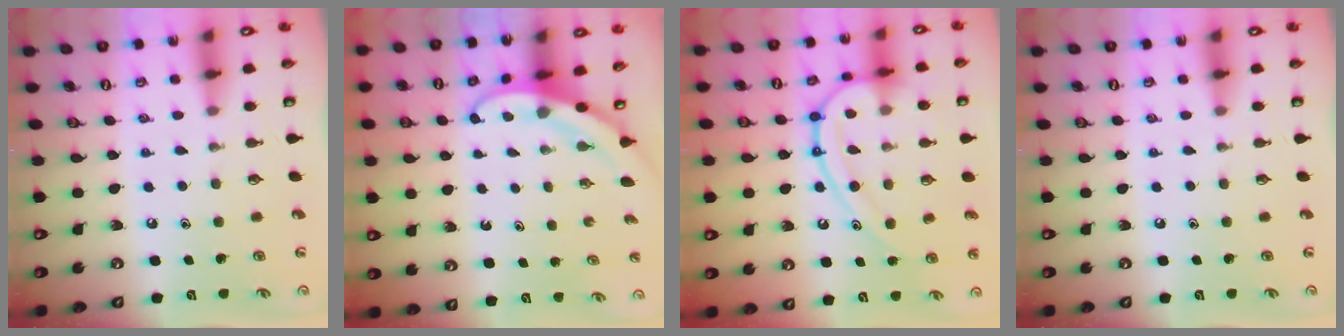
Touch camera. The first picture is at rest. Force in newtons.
{"total": 3.8, "press": 3.8, "slide": 0.3}
{"total": 16.5, "press": 16.4, "slide": 1.6}
{"total": 0.0}